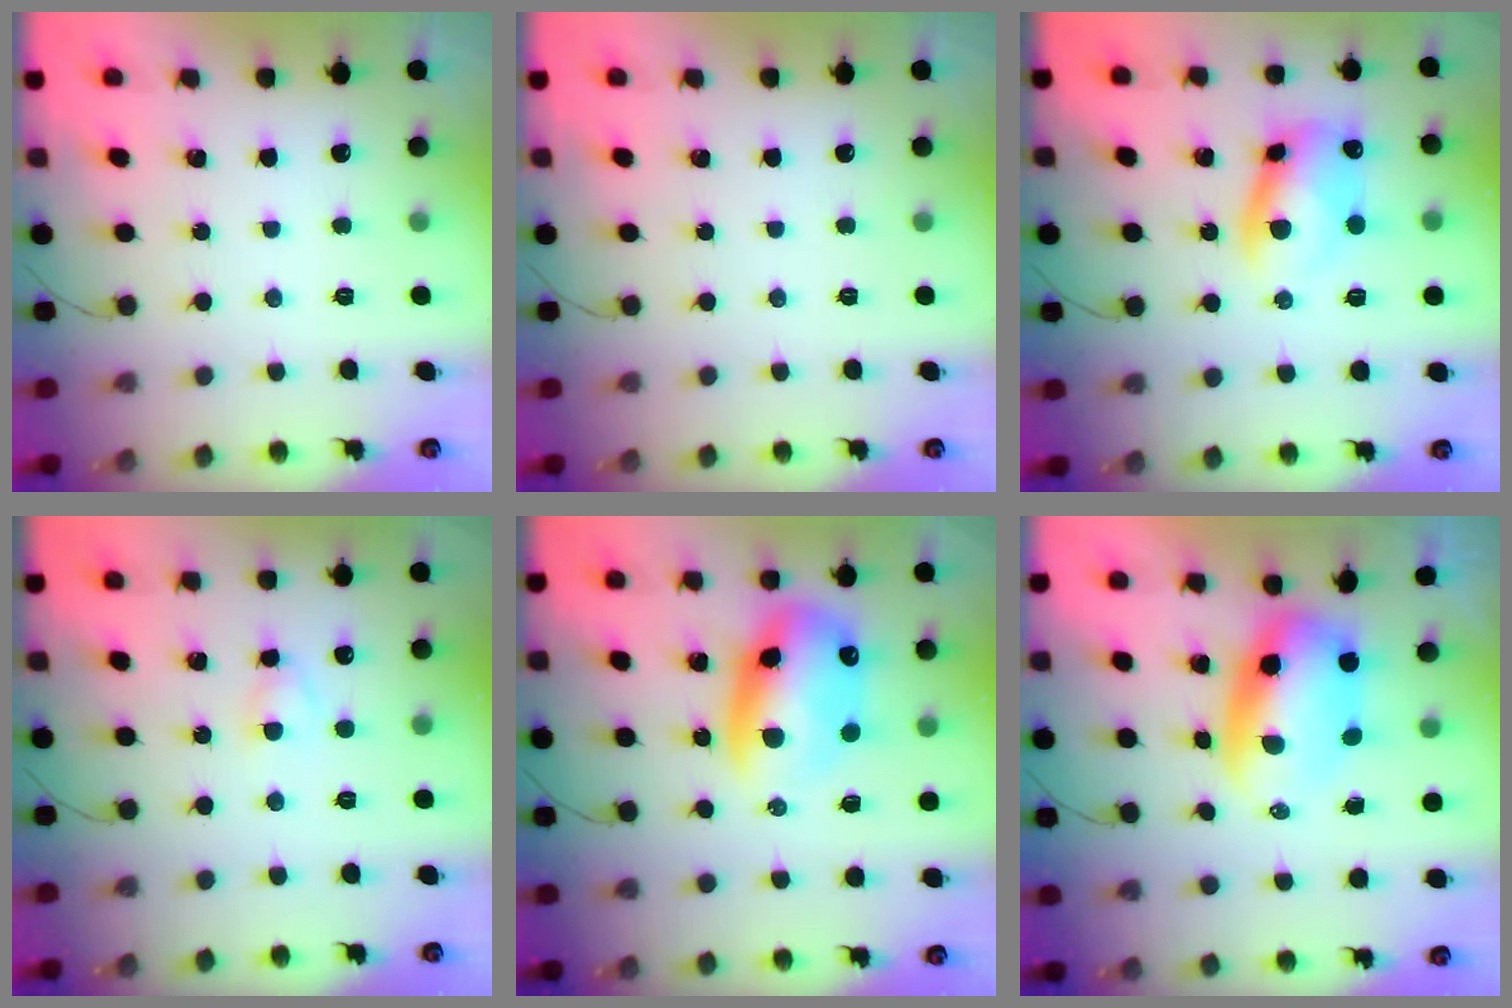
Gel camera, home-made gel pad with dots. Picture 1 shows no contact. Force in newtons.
{"total": 0.0}
{"total": 9.7, "press": 9.7, "slide": 0.8}
{"total": 2.7, "press": 2.5, "slide": 1.0}
{"total": 13.4, "press": 13.0, "slide": 3.4}
{"total": 7.8, "press": 7.4, "slide": 2.3}